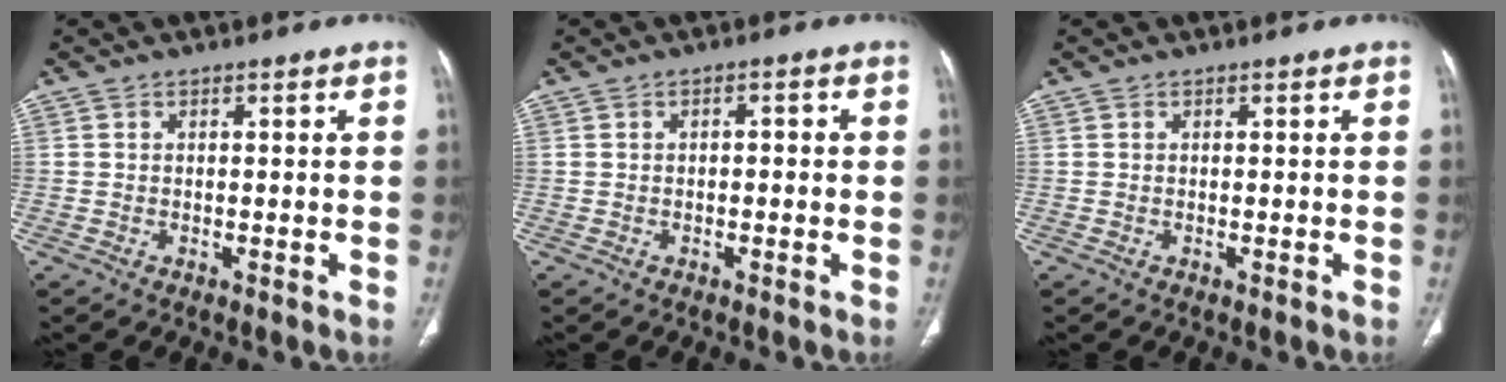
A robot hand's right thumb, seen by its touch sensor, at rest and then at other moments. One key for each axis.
{"total": 1.7, "fx": 0.0, "fy": 0.9, "fz": 1.4, "tx": -0.019, "ty": 0.004, "tz": -0.002}
{"total": 0.0}